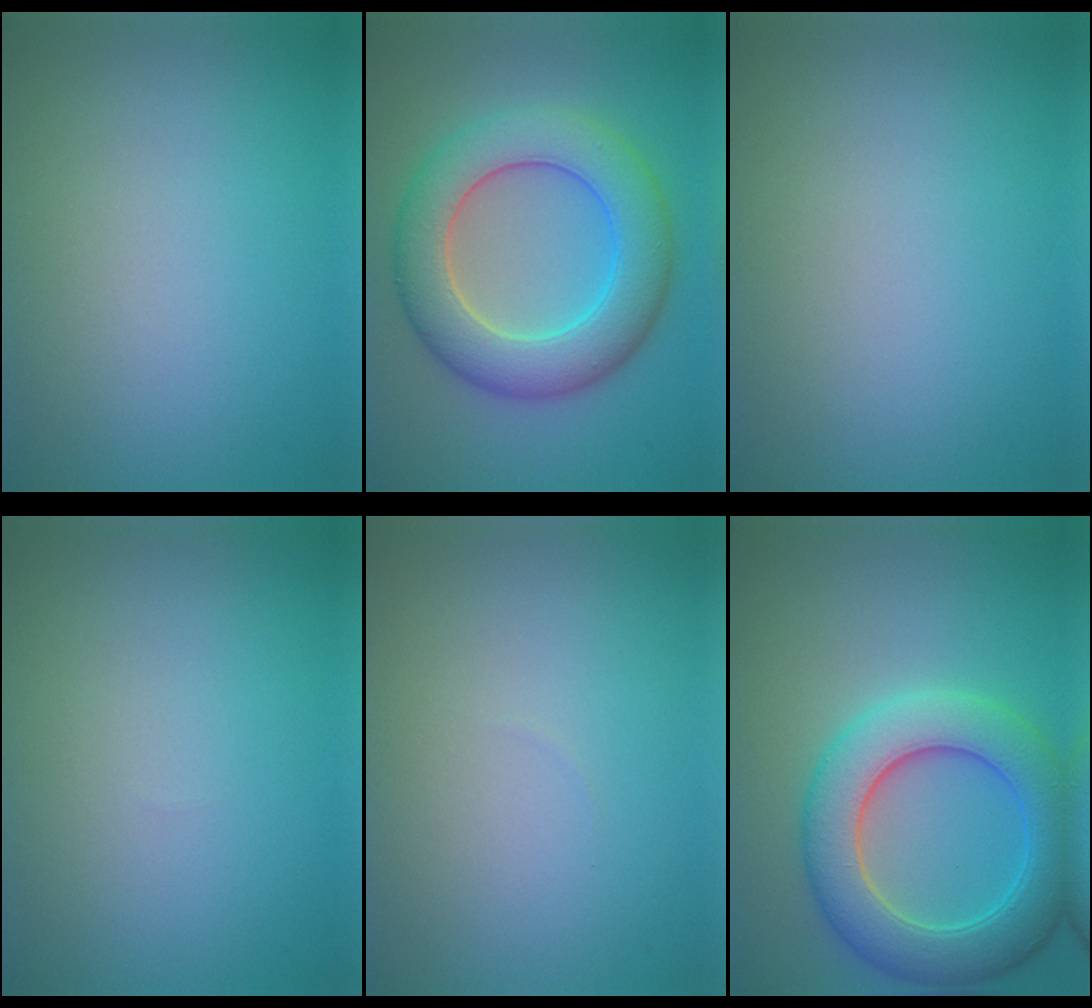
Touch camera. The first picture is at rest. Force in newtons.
{"total": 7.9, "press": 7.9, "slide": 0.3}
{"total": 0.0}
{"total": 0.0}
{"total": 0.0}
{"total": 7.4, "press": 7.4, "slide": 0.2}